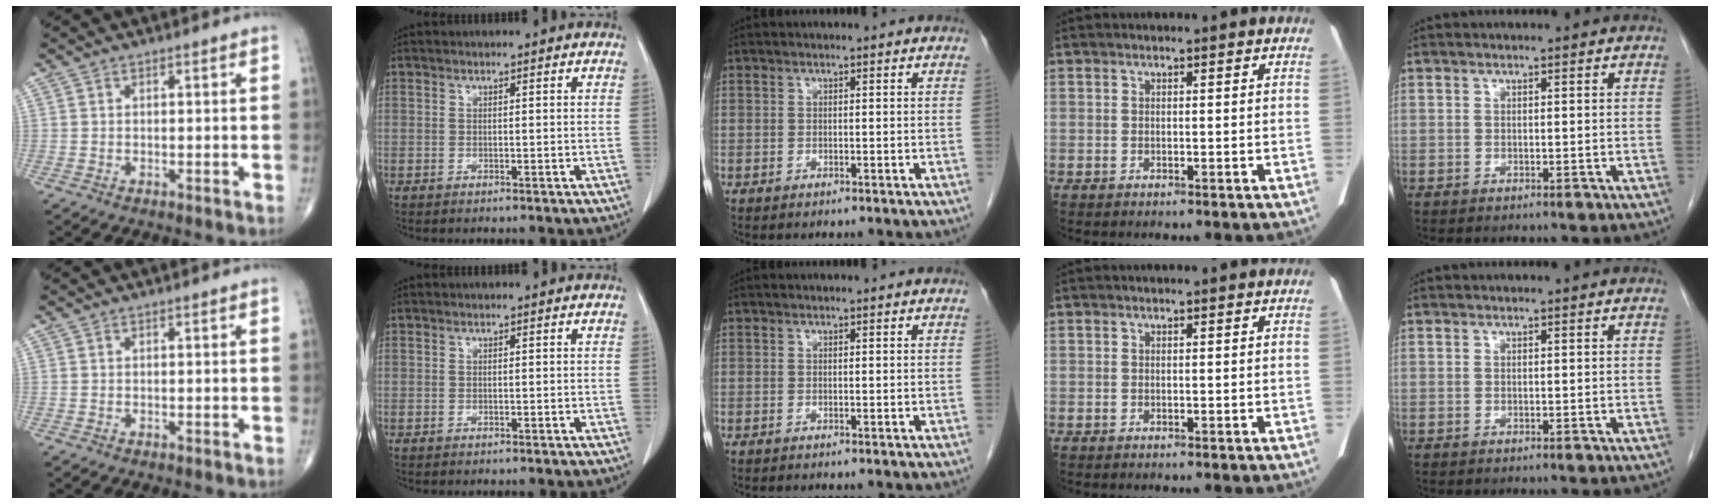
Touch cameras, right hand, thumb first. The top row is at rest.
{}